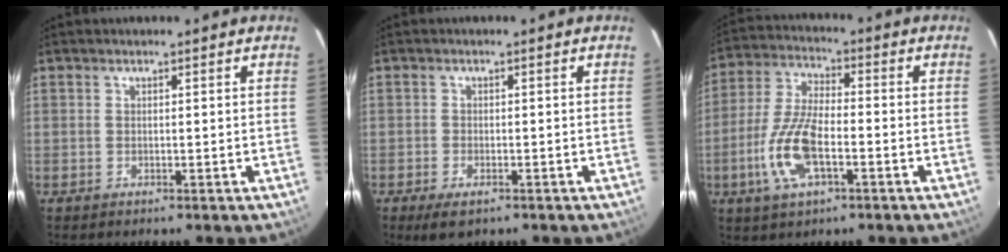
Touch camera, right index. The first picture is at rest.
{"total": 4.1, "force": [-2.6, 1.9, 2.4], "torque": [-0.058, -0.015, -0.046]}
{"total": 12.1, "force": [-4.1, 4.7, 10.4], "torque": [-0.228, -0.002, -0.081]}